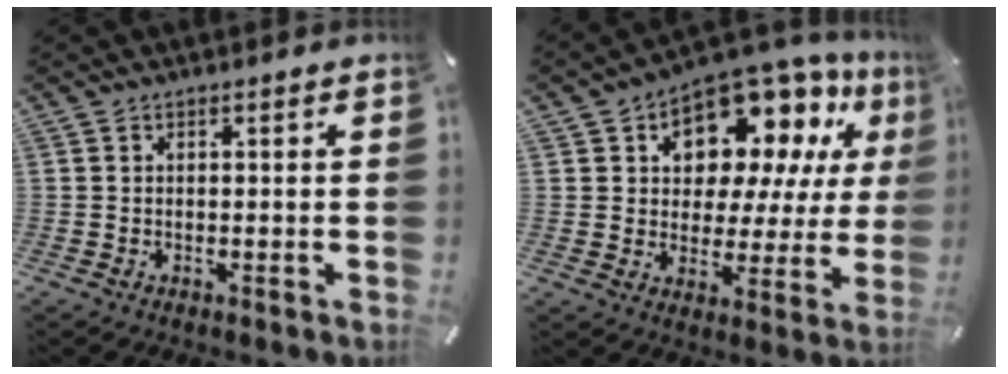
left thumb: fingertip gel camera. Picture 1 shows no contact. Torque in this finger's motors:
{"motor_torque": [2.51, 2.49, 1.21, -0.72, 0.27]}